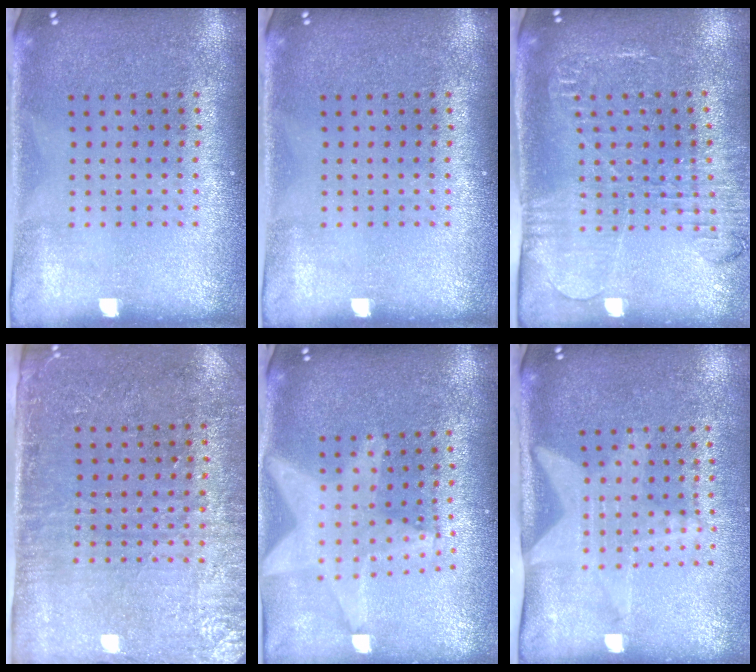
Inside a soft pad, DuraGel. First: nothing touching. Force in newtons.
{"total": 0.0}
{"total": 1.9, "press": 1.9, "slide": 0.1}
{"total": 3.0, "press": 2.6, "slide": 1.4}
{"total": 2.3, "press": 1.9, "slide": 1.3}
{"total": 2.1, "press": 1.5, "slide": 1.4}